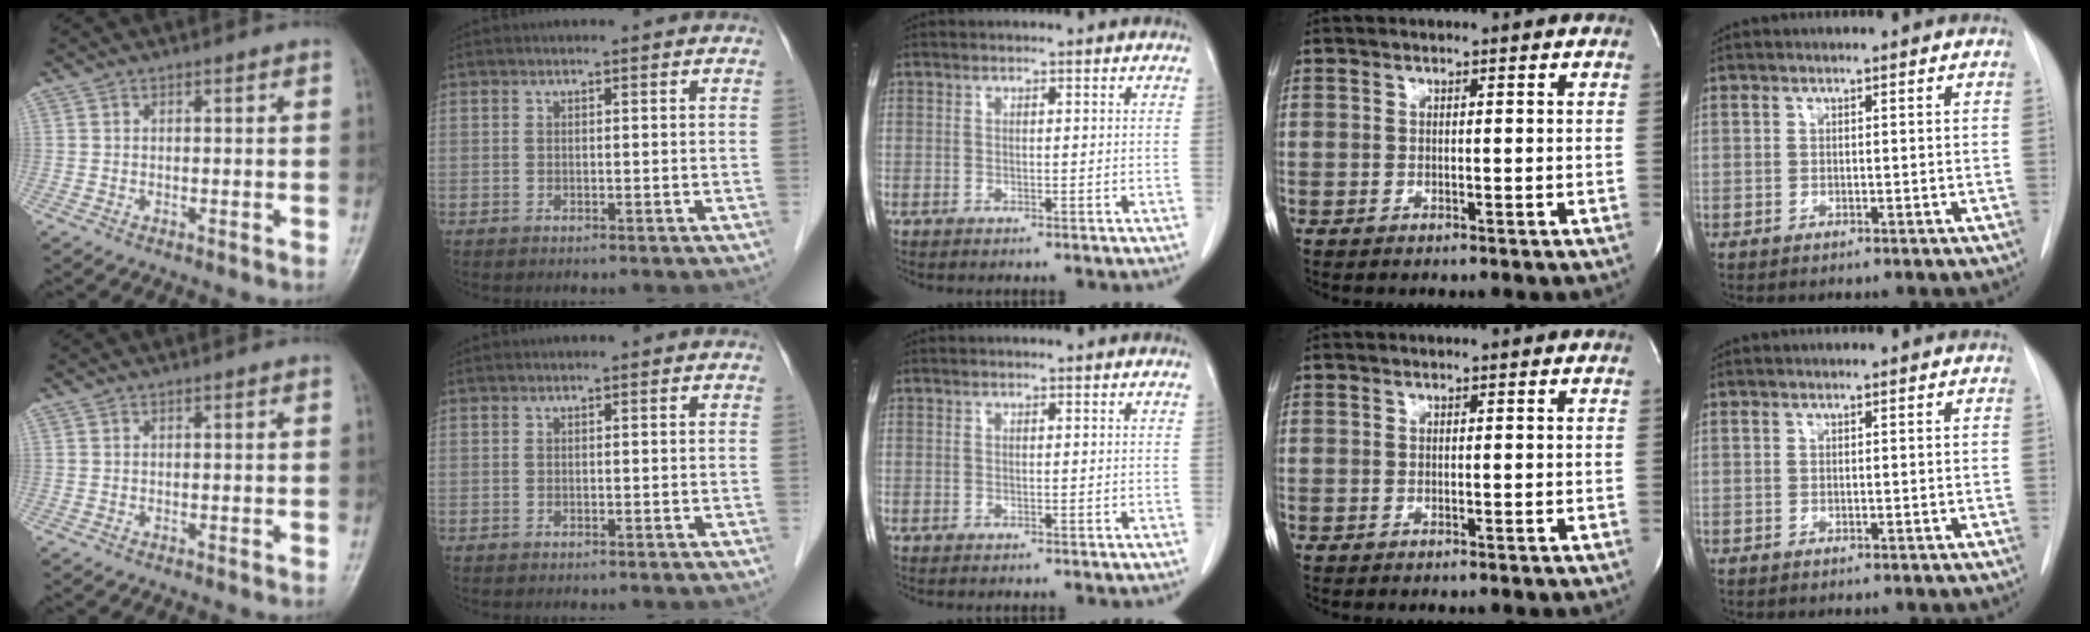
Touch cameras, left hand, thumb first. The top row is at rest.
{}